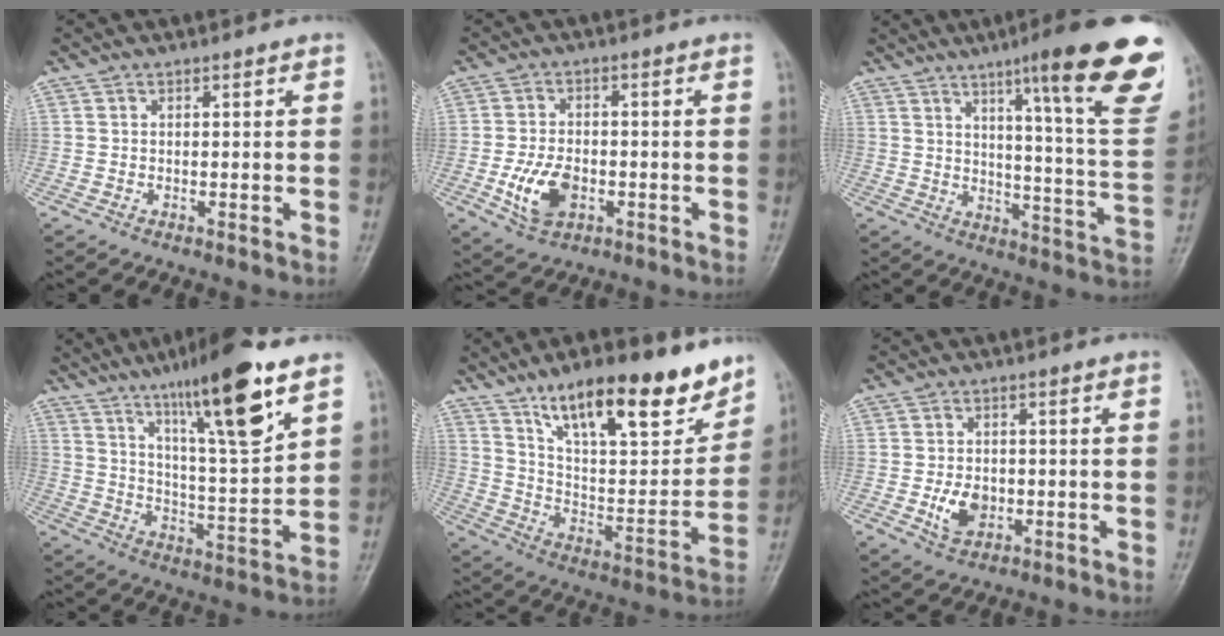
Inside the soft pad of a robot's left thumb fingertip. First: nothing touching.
{"total": 8.0, "force": [-2.3, 5.1, 5.7], "torque": [-0.101, 0.005, -0.039]}
{"total": 23.9, "force": [13.5, 3.1, 19.4], "torque": [-0.238, -0.057, 0.180]}
{"total": 18.9, "force": [11.4, 3.0, 14.9], "torque": [-0.226, -0.054, 0.192]}
{"total": 22.8, "force": [15.1, 7.8, 15.2], "torque": [-0.190, -0.059, 0.252]}
{"total": 5.5, "force": [-1.1, 3.9, 3.7], "torque": [-0.053, -0.002, -0.017]}